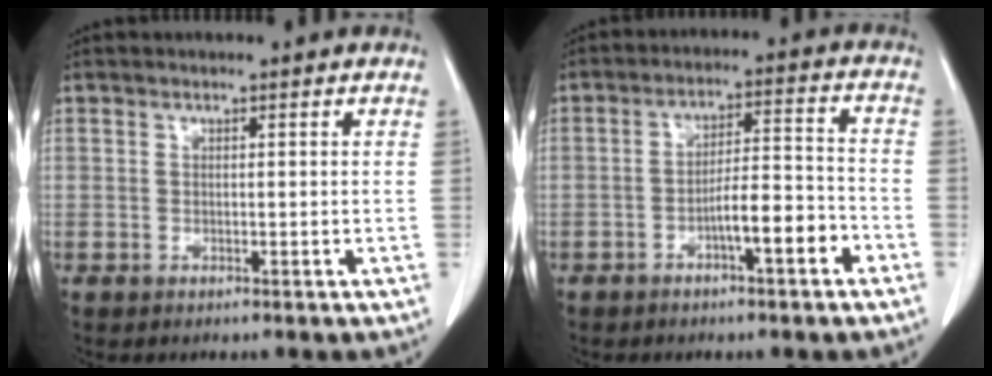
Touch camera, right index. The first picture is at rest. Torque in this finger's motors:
{"motor_torque": [1.00, -0.77, 0.34, 0.11]}